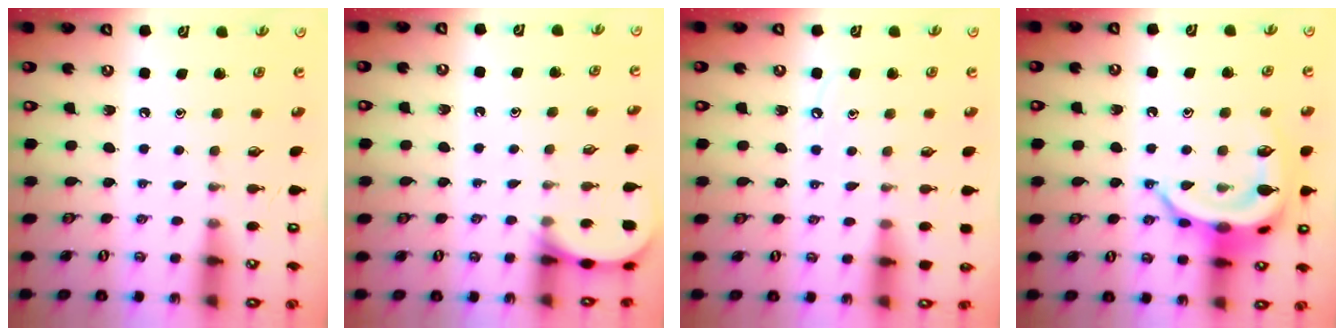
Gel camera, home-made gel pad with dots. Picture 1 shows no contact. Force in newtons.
{"total": 3.9, "press": 3.9, "slide": 0.5}
{"total": 4.6, "press": 4.5, "slide": 0.7}
{"total": 18.7, "press": 18.7, "slide": 0.3}